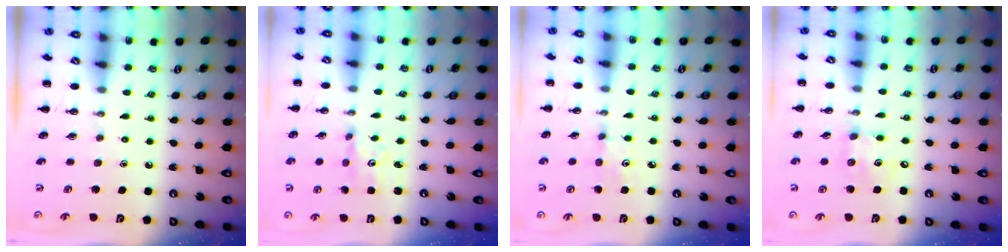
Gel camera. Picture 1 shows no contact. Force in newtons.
{"total": 2.4, "press": 2.3, "slide": 0.8}
{"total": 5.4, "press": 5.2, "slide": 1.7}
{"total": 6.0, "press": 5.9, "slide": 0.8}